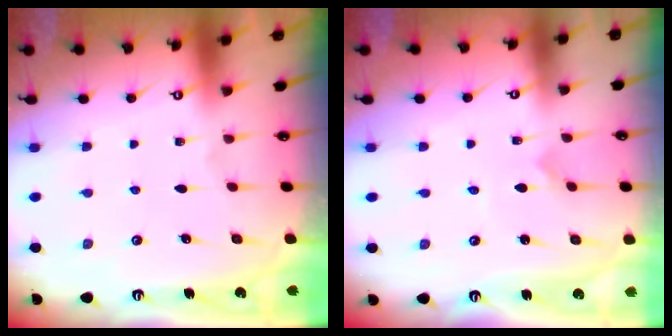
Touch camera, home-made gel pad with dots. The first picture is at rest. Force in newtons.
{"total": 1.2, "press": 1.2, "slide": 0.0}